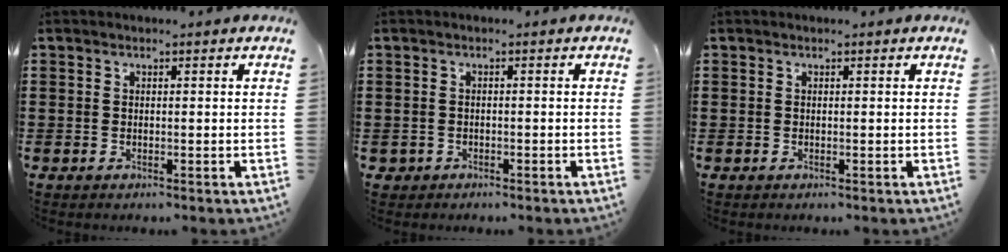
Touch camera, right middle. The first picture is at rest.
{"total": 0.9, "force": [-0.7, 0.5, 0.0], "torque": [-0.005, -0.001, -0.017]}
{"total": 0.0}